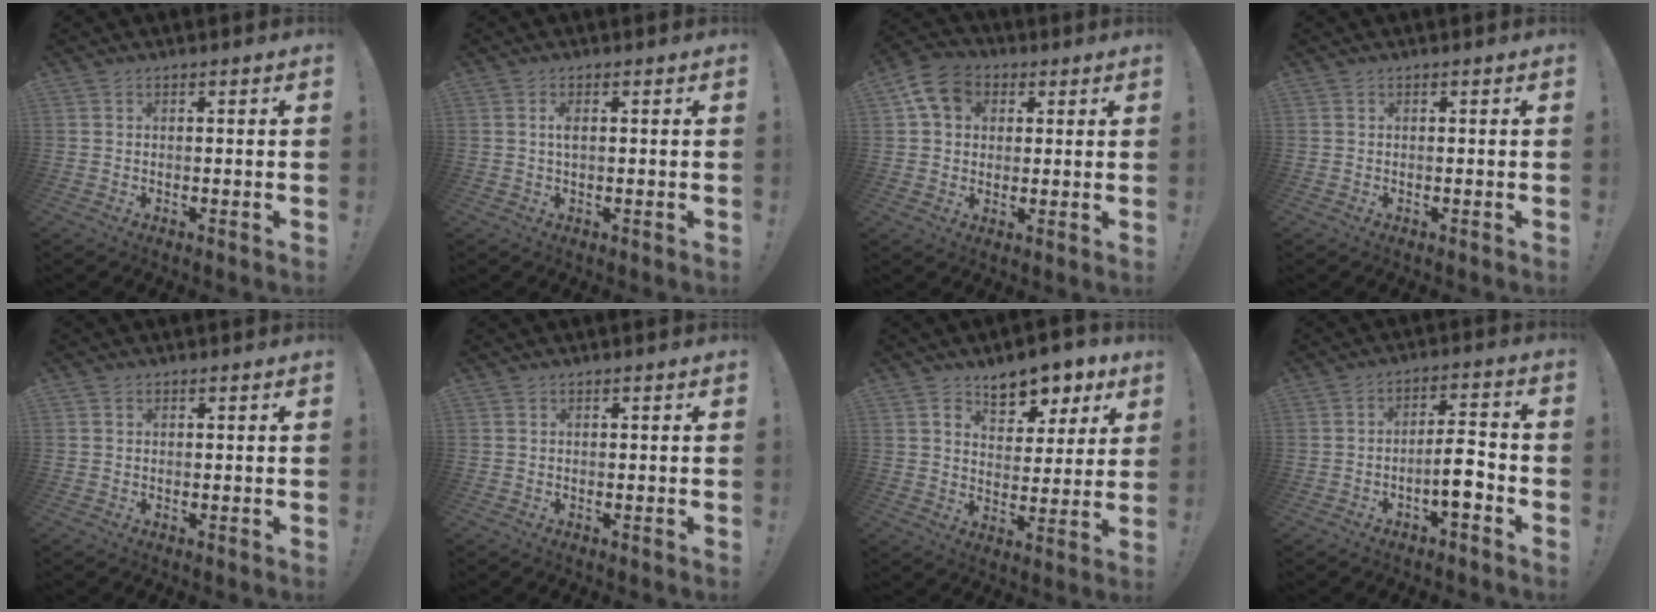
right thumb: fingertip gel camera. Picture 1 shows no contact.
{"total": 2.0, "force": [0.2, 0.5, 1.9], "torque": [-0.031, 0.001, 0.000]}
{"total": 10.4, "force": [3.7, 8.3, 5.1], "torque": [-0.081, -0.001, 0.078]}
{"total": 0.0}
{"total": 0.5, "force": [0.2, 0.5, 0.0], "torque": [0.005, -0.001, 0.003]}
{"total": 0.0}
{"total": 9.6, "force": [6.7, 5.3, 4.2], "torque": [-0.049, -0.046, 0.123]}
{"total": 8.1, "force": [-3.5, 2.7, 6.8], "torque": [-0.106, 0.015, -0.060]}